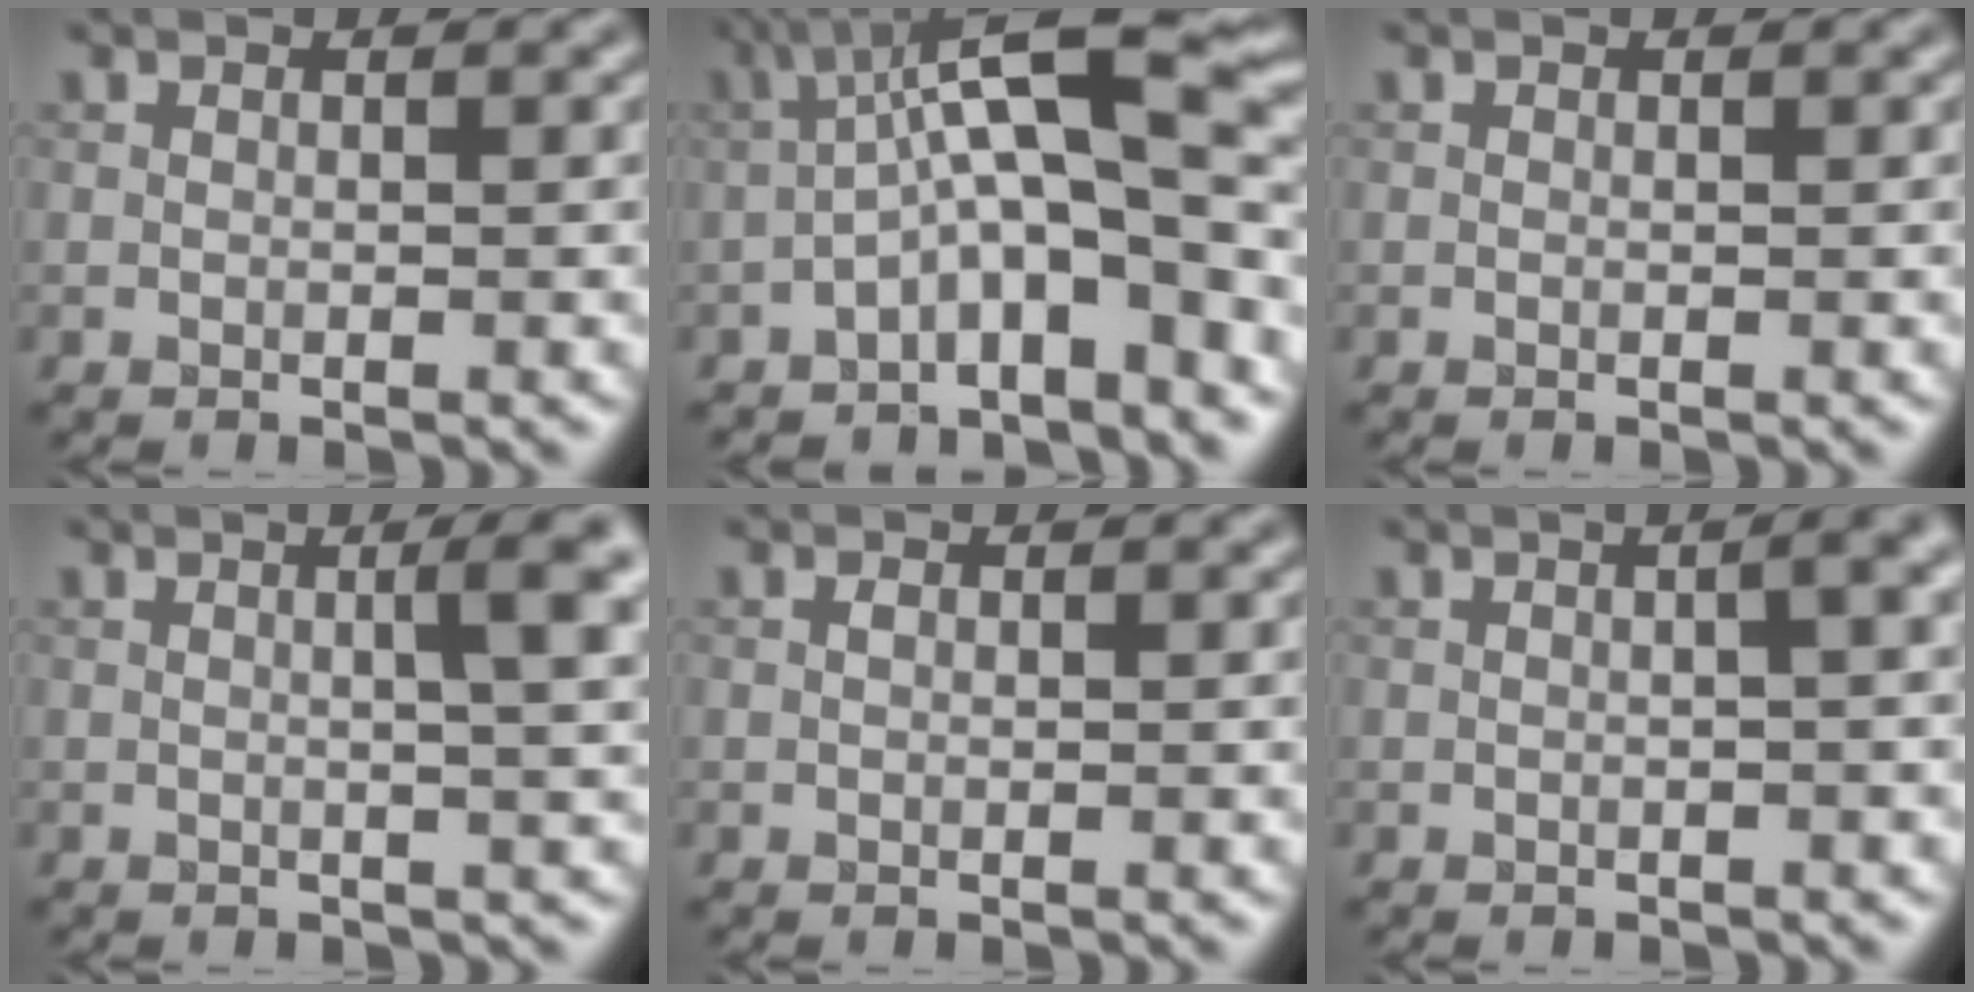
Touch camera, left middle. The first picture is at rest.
{"total": 10.2, "force": [-2.1, 2.5, 9.7], "torque": [-0.153, 0.035, -0.042]}
{"total": 0.0}
{"total": 4.1, "force": [0.5, 0.9, 4.0], "torque": [-0.045, 0.014, 0.005]}
{"total": 0.0}
{"total": 3.1, "force": [0.3, 1.1, 2.9], "torque": [-0.025, 0.011, -0.004]}